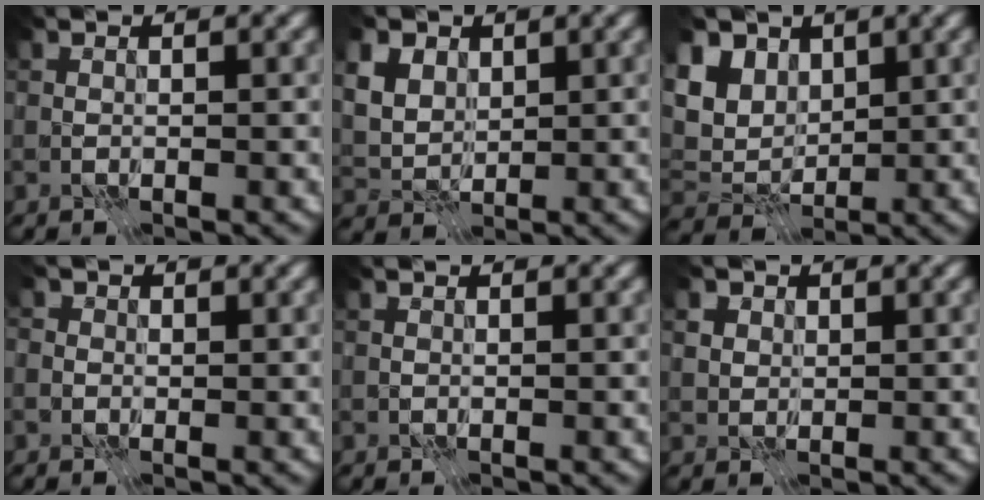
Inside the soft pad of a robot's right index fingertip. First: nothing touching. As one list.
[{"total": 6.8, "force": [3.4, 4.7, 3.4], "torque": [-0.076, 0.019, 0.046]}, {"total": 6.1, "force": [2.8, 4.2, 3.4], "torque": [-0.087, 0.016, 0.036]}, {"total": 1.7, "force": [0.4, 1.6, 0.6], "torque": [0.004, 0.013, -0.015]}, {"total": 0.0}, {"total": 2.2, "force": [1.3, 1.6, 0.8], "torque": [-0.019, 0.003, 0.023]}]